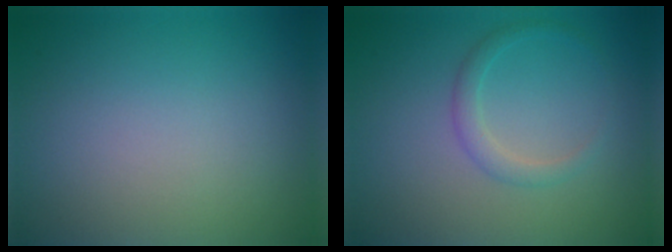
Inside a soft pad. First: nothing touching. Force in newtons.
{"total": 1.6, "press": 1.6, "slide": 0.1}